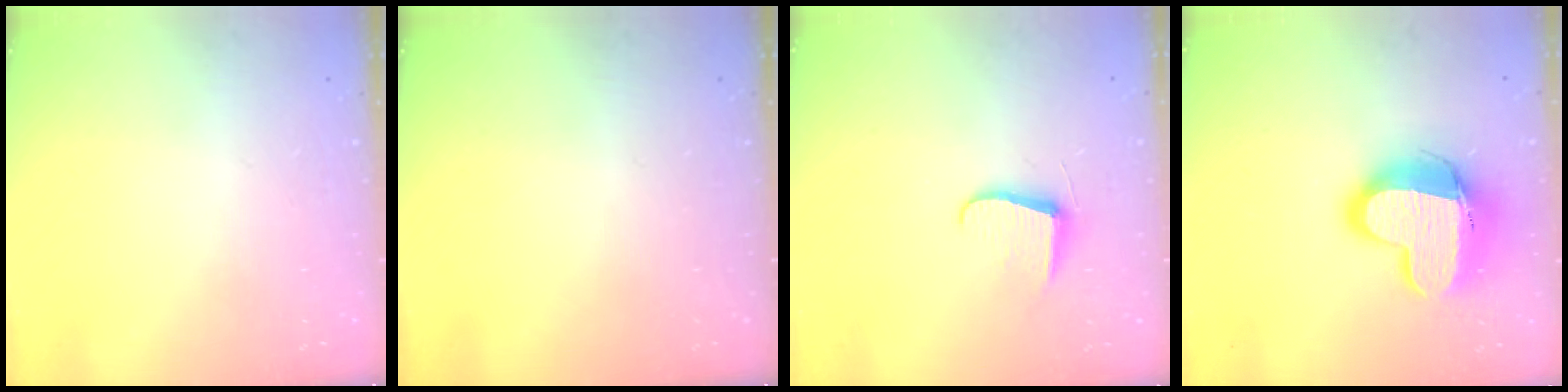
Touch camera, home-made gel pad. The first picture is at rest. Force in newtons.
{"total": 0.0}
{"total": 6.2, "press": 6.2, "slide": 0.7}
{"total": 16.0, "press": 16.0, "slide": 1.1}